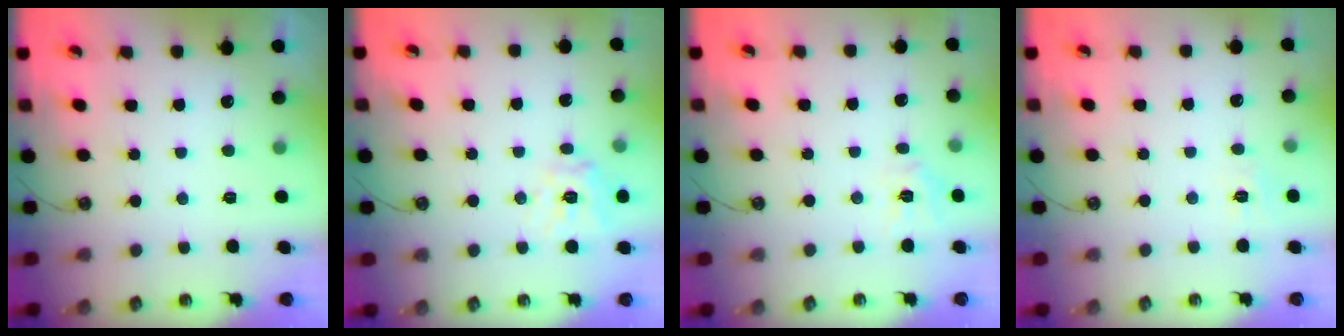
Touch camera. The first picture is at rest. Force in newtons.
{"total": 12.5, "press": 12.4, "slide": 1.4}
{"total": 6.0, "press": 5.9, "slide": 0.4}
{"total": 3.7, "press": 3.7, "slide": 0.5}